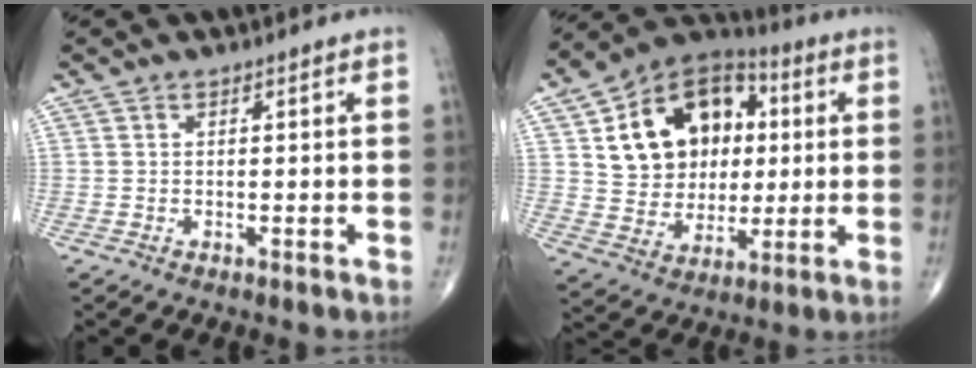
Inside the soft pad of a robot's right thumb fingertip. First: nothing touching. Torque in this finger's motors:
{"motor_torque": [0.84, 3.66, 0.87, 0.25, 0.11]}